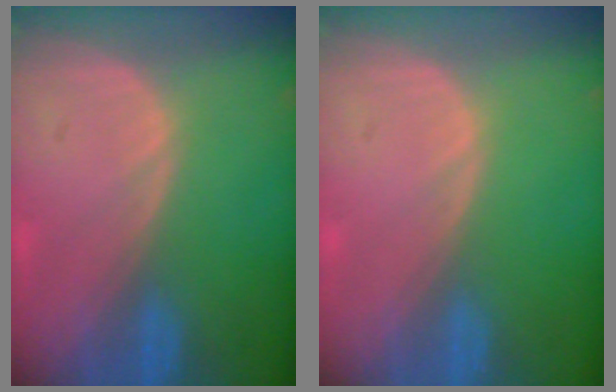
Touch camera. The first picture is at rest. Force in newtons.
{"total": 0.0}